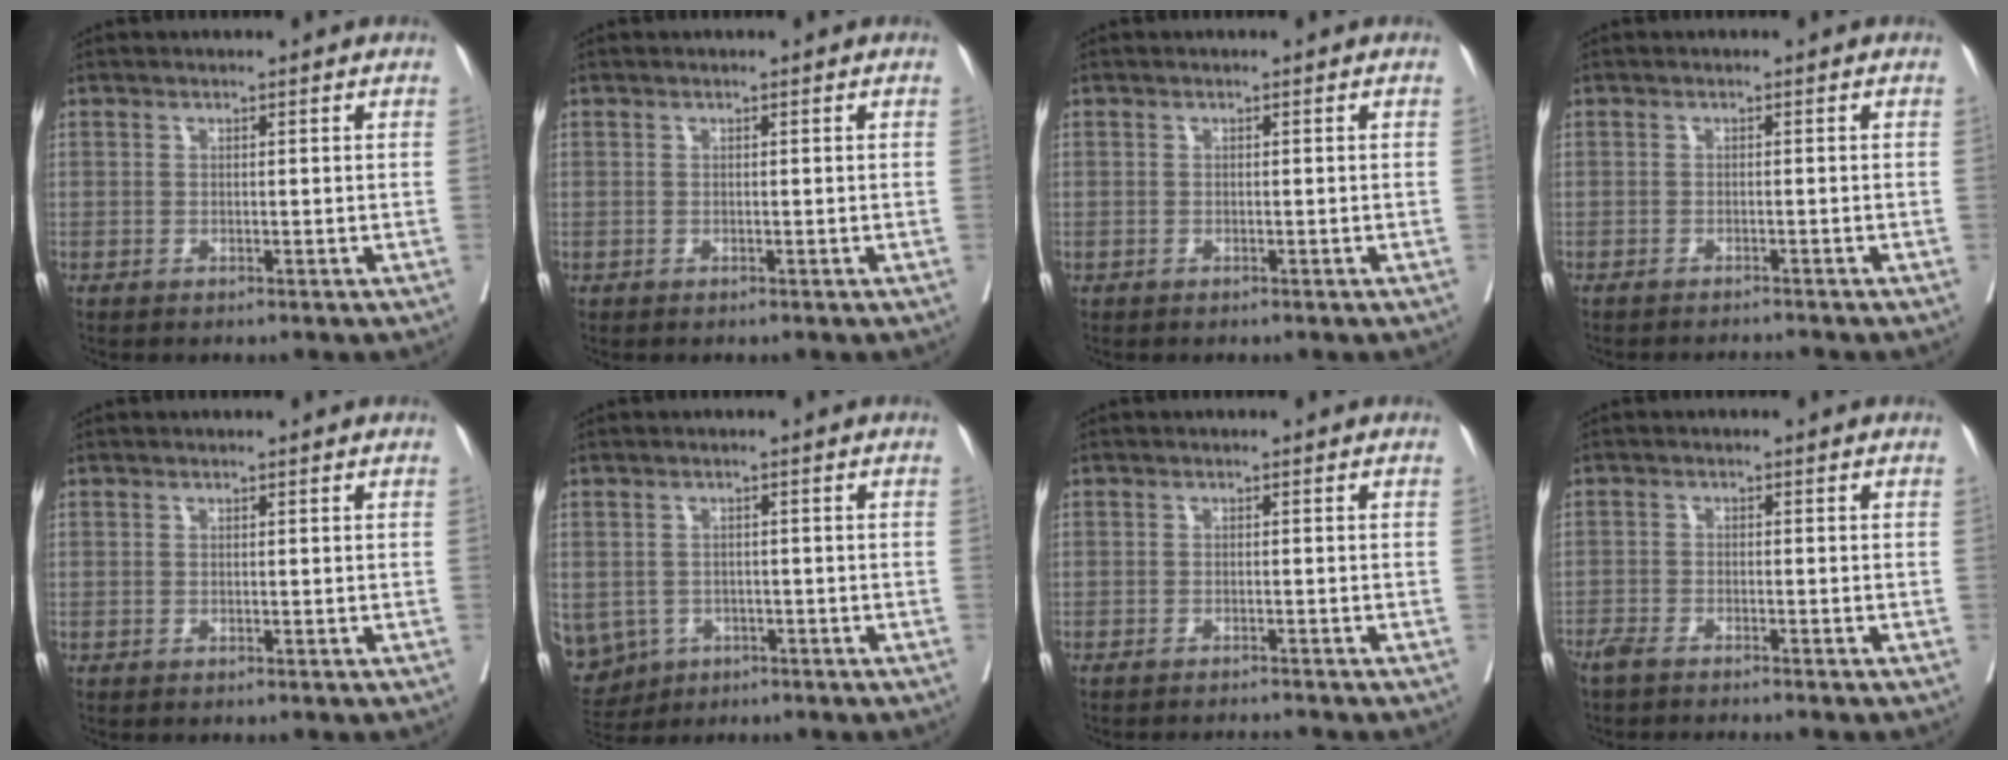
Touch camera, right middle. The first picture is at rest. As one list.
[{"total": 0.0}, {"total": 0.0}, {"total": 3.3, "force": [-3.2, -0.4, 0.7], "torque": [-0.008, -0.003, -0.046]}, {"total": 0.0}, {"total": 12.3, "force": [-4.5, 10.8, 3.6], "torque": [-0.123, -0.002, -0.053]}, {"total": 4.2, "force": [-4.1, -0.5, 0.8], "torque": [-0.007, -0.007, -0.059]}, {"total": 5.2, "force": [-4.7, 0.1, 2.3], "torque": [-0.029, -0.011, -0.078]}]